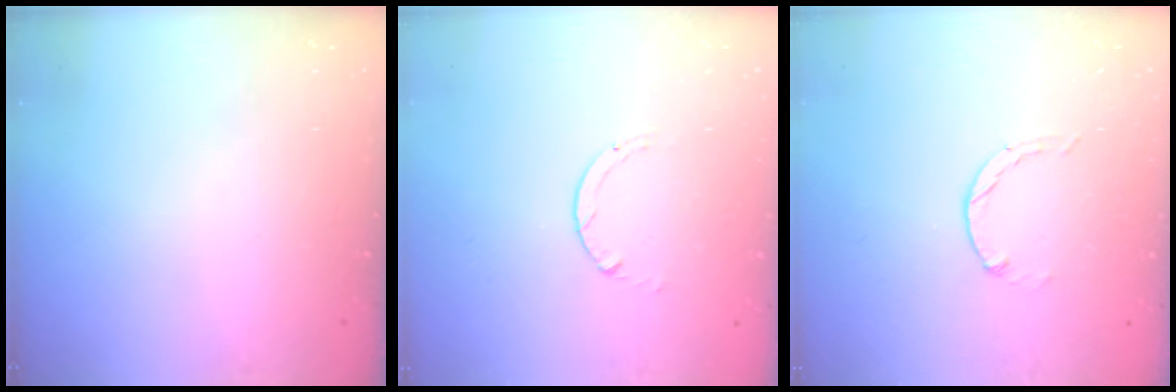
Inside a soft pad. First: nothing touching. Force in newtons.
{"total": 0.8, "press": 0.7, "slide": 0.1}
{"total": 0.8, "press": 0.7, "slide": 0.2}